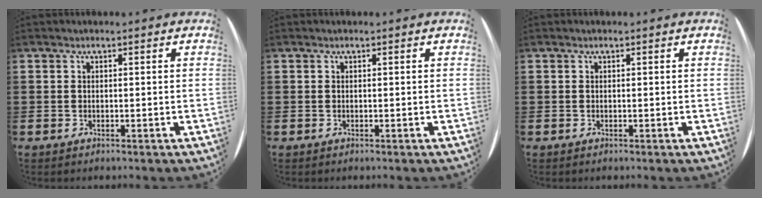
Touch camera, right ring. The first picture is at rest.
{"total": 0.0}
{"total": 0.0}